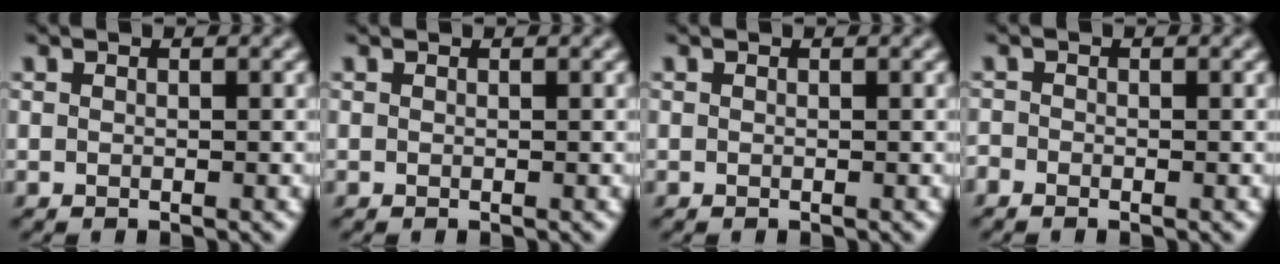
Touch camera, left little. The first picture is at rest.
{"total": 0.0}
{"total": 0.0}
{"total": 0.8, "force": [-0.6, 0.5, 0.2], "torque": [-0.005, -0.001, -0.013]}